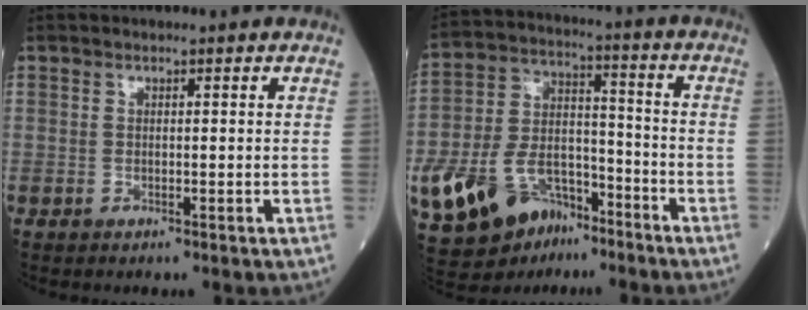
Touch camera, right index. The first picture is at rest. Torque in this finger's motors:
{"motor_torque": [1.15, -1.00, 0.28, 0.15]}